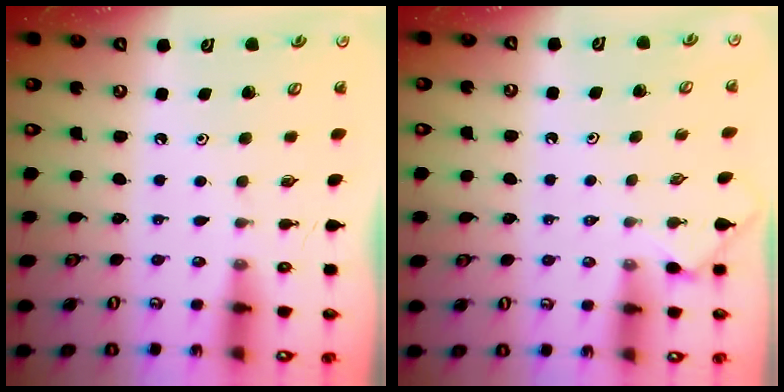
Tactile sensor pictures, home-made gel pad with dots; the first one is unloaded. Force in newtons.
{"total": 2.1, "press": 2.1, "slide": 0.4}